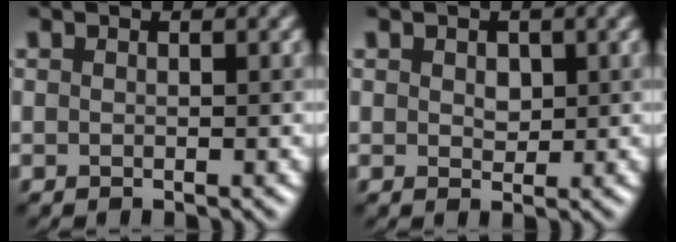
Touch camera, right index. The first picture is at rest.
{"total": 1.3, "force": [0.4, 1.0, 0.8], "torque": [-0.014, -0.003, 0.009]}